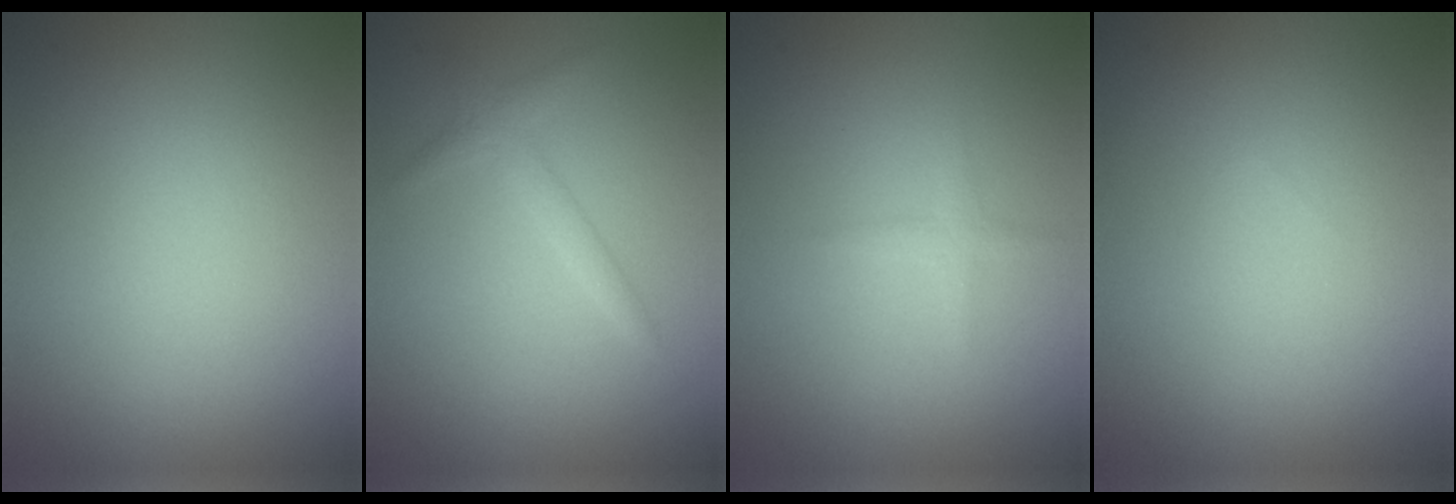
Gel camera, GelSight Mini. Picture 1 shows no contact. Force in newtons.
{"total": 1.6, "press": 1.6, "slide": 0.0}
{"total": 0.9, "press": 0.9, "slide": 0.0}
{"total": 0.0}